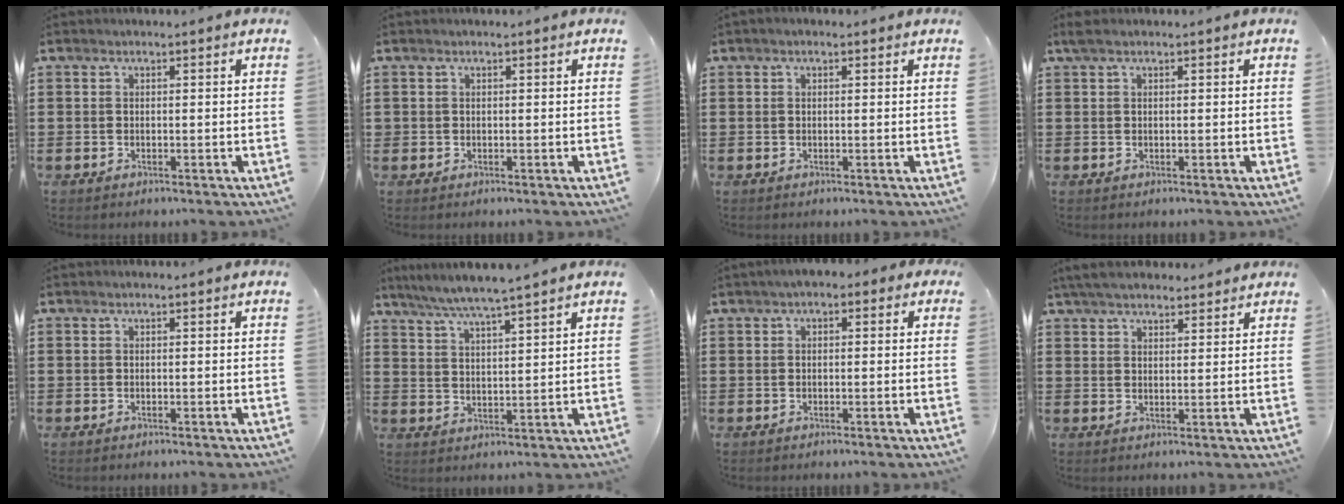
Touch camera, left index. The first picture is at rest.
{"total": 0.6, "force": [0.0, 0.5, 0.1], "torque": [-0.004, 0.004, -0.001]}
{"total": 0.6, "force": [0.2, 0.4, 0.4], "torque": [-0.008, 0.004, 0.003]}
{"total": 0.8, "force": [0.4, 0.3, 0.7], "torque": [-0.014, 0.003, 0.008]}
{"total": 0.0}
{"total": 5.0, "force": [4.4, -0.8, 2.1], "torque": [-0.055, -0.018, 0.078]}
{"total": 1.8, "force": [-0.4, 1.1, 1.4], "torque": [-0.034, 0.004, -0.013]}
{"total": 4.8, "force": [4.4, 1.1, 1.7], "torque": [-0.045, -0.003, 0.083]}